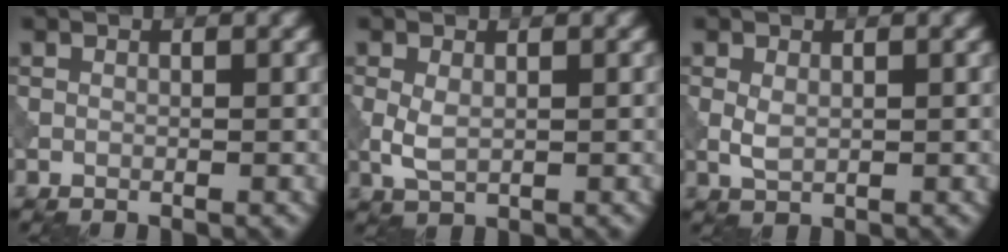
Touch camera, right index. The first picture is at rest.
{"total": 2.2, "force": [0.0, 1.3, 1.8], "torque": [-0.045, -0.002, 0.003]}
{"total": 1.5, "force": [0.1, 0.9, 1.2], "torque": [-0.030, -0.001, 0.006]}